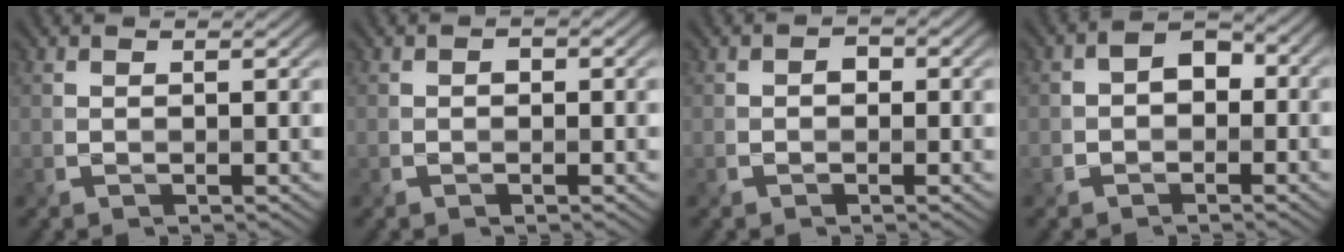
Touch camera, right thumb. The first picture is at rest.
{"total": 1.0, "force": [-0.3, 0.8, 0.5], "torque": [-0.009, -0.004, -0.004]}
{"total": 1.5, "force": [-0.4, 1.3, 0.7], "torque": [-0.008, -0.002, -0.007]}
{"total": 3.8, "force": [-0.7, 3.1, 2.2], "torque": [-0.030, 0.005, -0.019]}